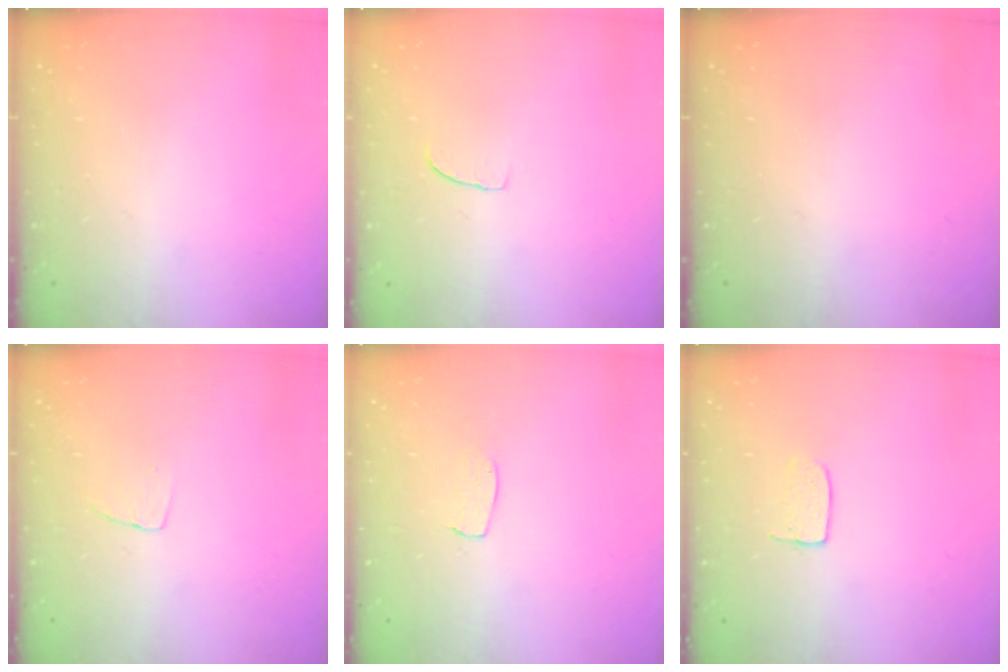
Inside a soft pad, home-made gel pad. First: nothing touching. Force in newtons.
{"total": 4.2, "press": 4.2, "slide": 0.4}
{"total": 0.0}
{"total": 2.9, "press": 2.9, "slide": 0.1}
{"total": 4.5, "press": 4.5, "slide": 0.3}
{"total": 3.5, "press": 3.5, "slide": 0.2}